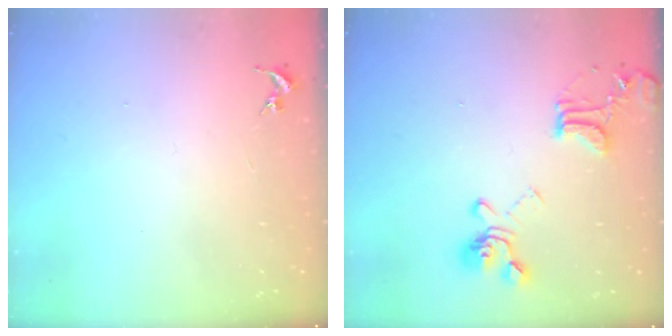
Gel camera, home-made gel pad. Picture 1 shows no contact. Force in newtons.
{"total": 17.3, "press": 17.2, "slide": 1.8}